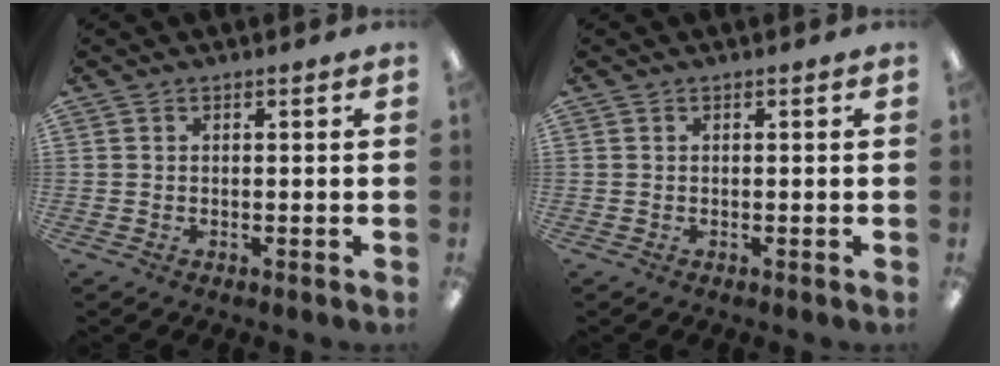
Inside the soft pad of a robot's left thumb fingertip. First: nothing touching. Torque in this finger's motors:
{"motor_torque": [0.00, 0.00, 0.00, 0.00, 0.00]}